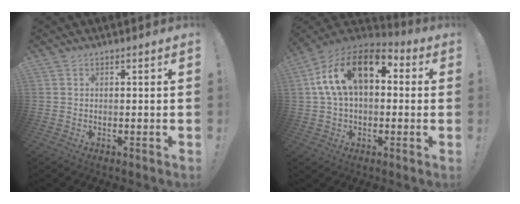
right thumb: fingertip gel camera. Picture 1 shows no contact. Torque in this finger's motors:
{"motor_torque": [1.71, 3.05, 0.69, -0.30, 0.25]}